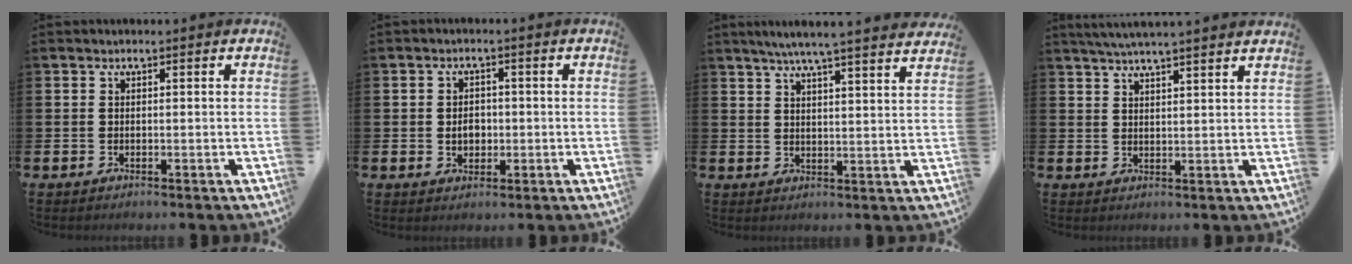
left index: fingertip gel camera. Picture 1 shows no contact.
{"total": 2.6, "force": [-0.2, 2.1, 1.6], "torque": [-0.011, -0.001, -0.011]}
{"total": 5.8, "force": [5.4, -0.6, 2.0], "torque": [-0.051, -0.028, 0.094]}
{"total": 4.1, "force": [4.0, -0.6, 0.9], "torque": [-0.032, -0.011, 0.074]}